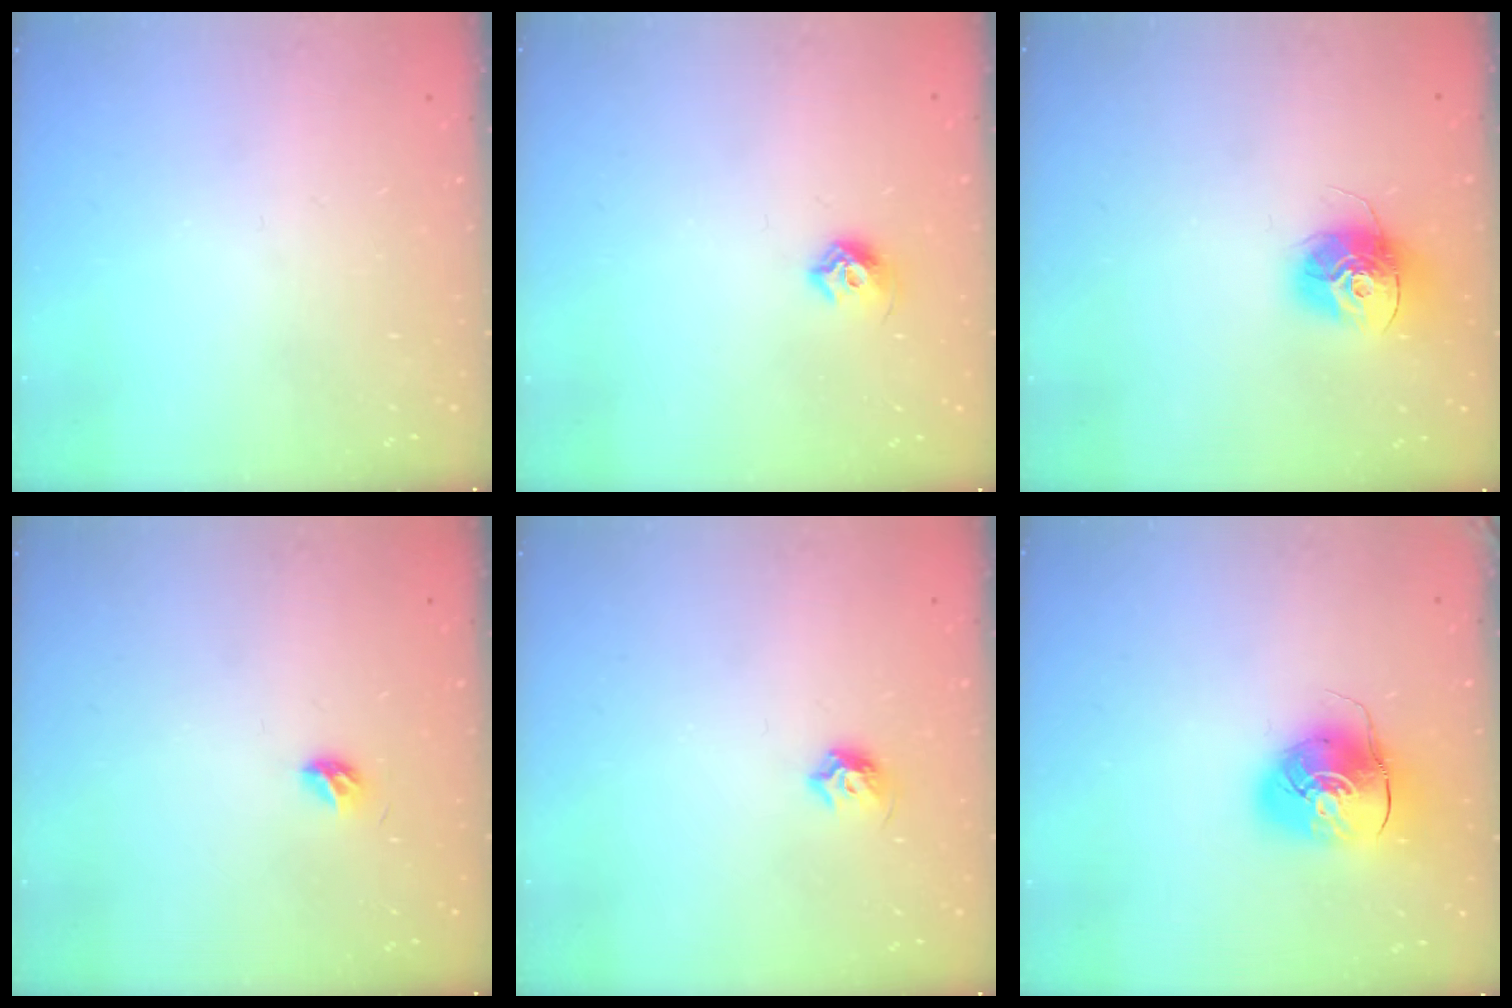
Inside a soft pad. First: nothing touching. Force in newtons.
{"total": 6.8, "press": 6.7, "slide": 1.2}
{"total": 13.3, "press": 13.3, "slide": 1.1}
{"total": 3.8, "press": 3.7, "slide": 0.8}
{"total": 5.5, "press": 5.4, "slide": 0.8}
{"total": 9.5, "press": 9.3, "slide": 1.5}